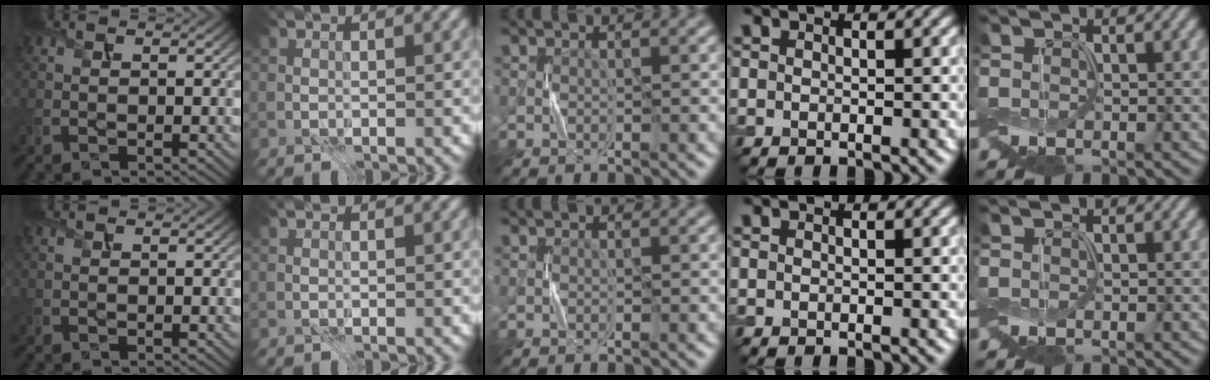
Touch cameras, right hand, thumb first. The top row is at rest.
{}